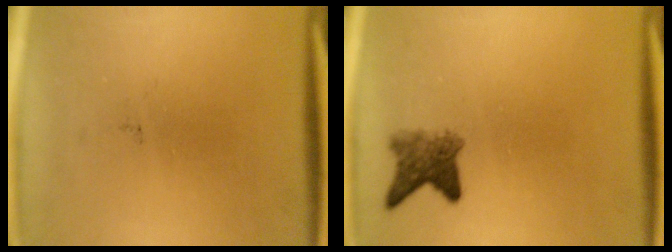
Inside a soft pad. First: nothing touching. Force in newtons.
{"total": 3.7}